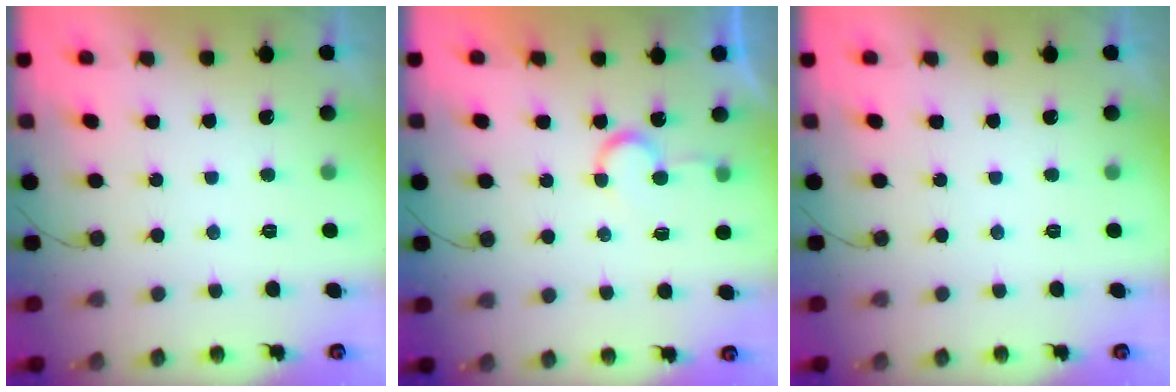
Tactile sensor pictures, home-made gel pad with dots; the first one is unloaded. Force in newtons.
{"total": 6.1, "press": 6.1, "slide": 0.5}
{"total": 0.0}